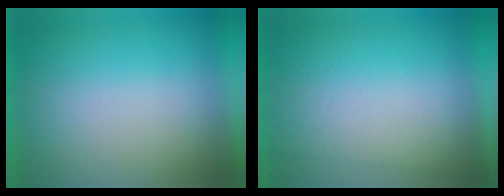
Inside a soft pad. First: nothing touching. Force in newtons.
{"total": 2.8}